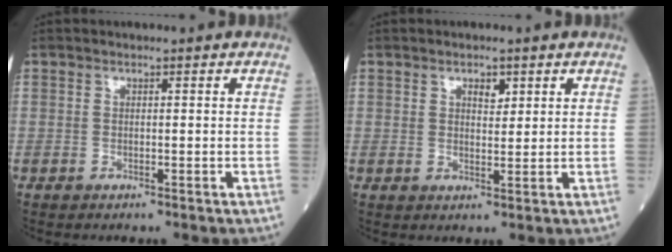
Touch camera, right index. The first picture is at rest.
{"total": 2.1, "force": [1.2, 1.0, 1.5], "torque": [-0.021, -0.002, 0.019]}